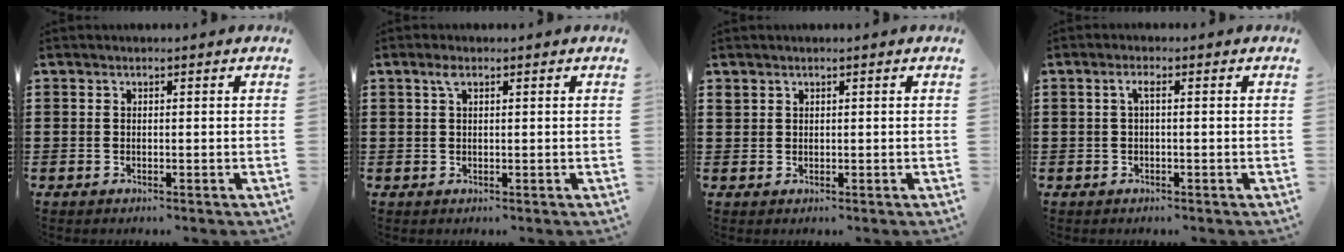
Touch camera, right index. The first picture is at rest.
{"total": 1.8, "force": [0.8, 0.7, 1.4], "torque": [-0.032, 0.004, 0.014]}
{"total": 1.1, "force": [0.9, 0.6, 0.1], "torque": [-0.002, 0.001, 0.019]}
{"total": 1.6, "force": [-0.1, 0.2, 1.6], "torque": [-0.032, 0.002, -0.003]}